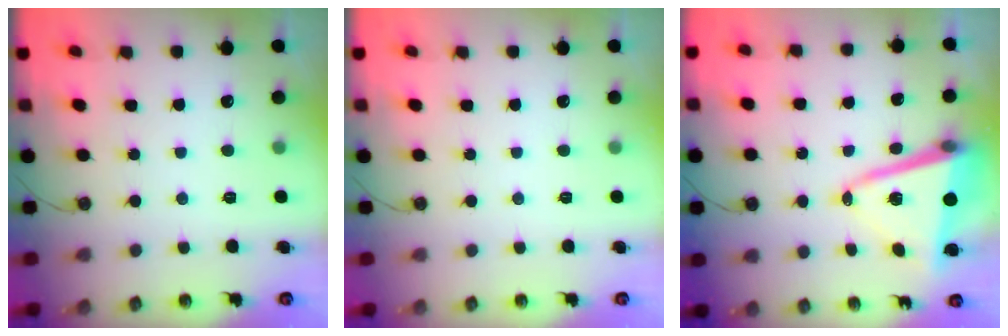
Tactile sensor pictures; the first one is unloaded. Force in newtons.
{"total": 0.0}
{"total": 12.7, "press": 12.6, "slide": 1.4}